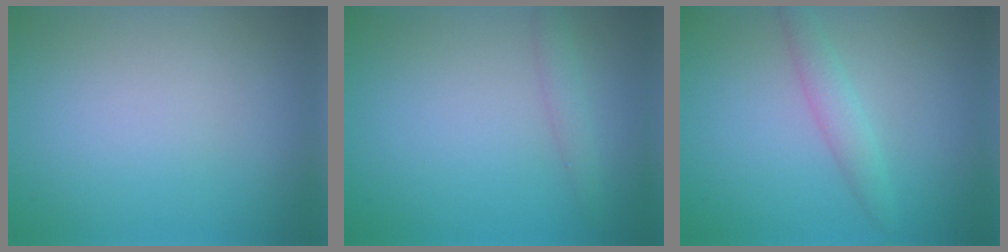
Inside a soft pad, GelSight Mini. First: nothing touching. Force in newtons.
{"total": 1.4, "press": 1.4, "slide": 0.1}
{"total": 2.1, "press": 2.1, "slide": 0.1}